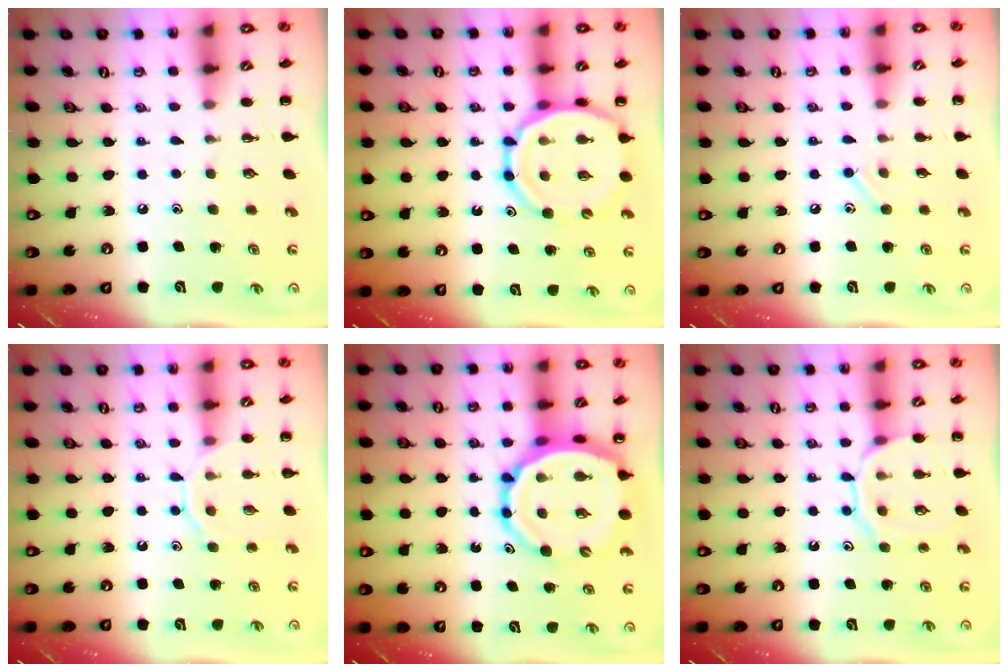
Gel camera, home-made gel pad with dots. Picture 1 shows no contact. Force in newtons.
{"total": 13.4, "press": 13.0, "slide": 3.2}
{"total": 6.3, "press": 6.1, "slide": 1.7}
{"total": 9.3, "press": 9.2, "slide": 1.4}
{"total": 13.7, "press": 13.1, "slide": 4.1}
{"total": 11.1, "press": 11.0, "slide": 0.8}